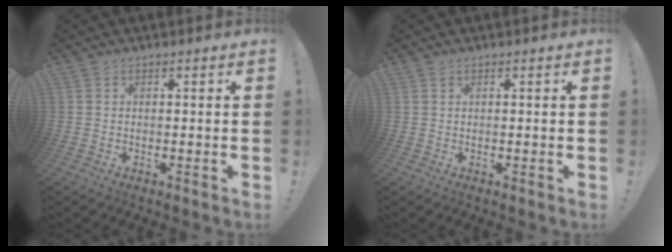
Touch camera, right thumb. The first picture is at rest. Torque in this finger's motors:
{"motor_torque": [0.02, -0.08, 0.14, -0.05, -0.04]}